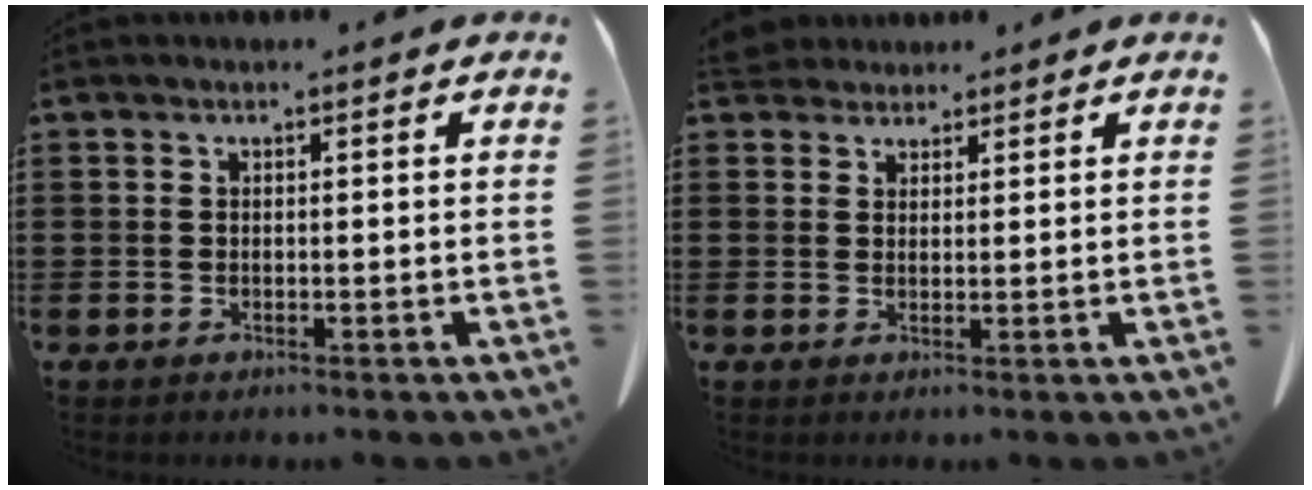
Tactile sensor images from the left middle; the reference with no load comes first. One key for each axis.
{"total": 3.0, "fx": 2.9, "fy": 0.9, "fz": 0.4, "tx": -0.016, "ty": -0.001, "tz": 0.057}